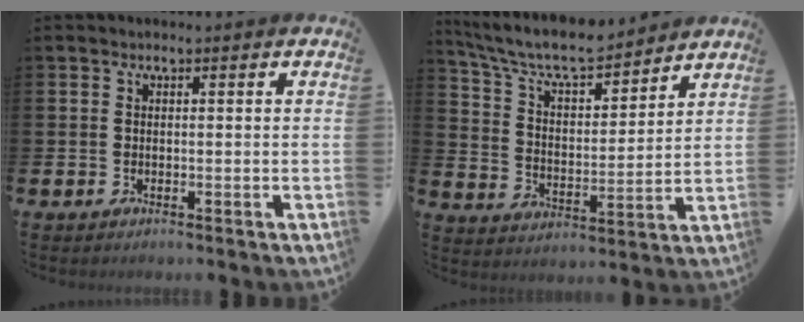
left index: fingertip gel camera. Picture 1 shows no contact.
{"total": 8.3, "force": [7.6, 1.8, 2.8], "torque": [-0.094, -0.045, 0.133]}